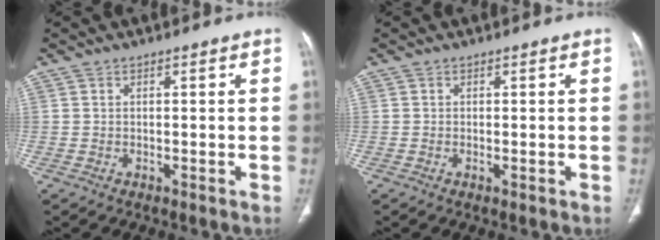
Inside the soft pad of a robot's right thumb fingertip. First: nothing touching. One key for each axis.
{"total": 0.7, "fx": -0.2, "fy": 0.3, "fz": 0.6, "tx": -0.013, "ty": -0.003, "tz": -0.002}